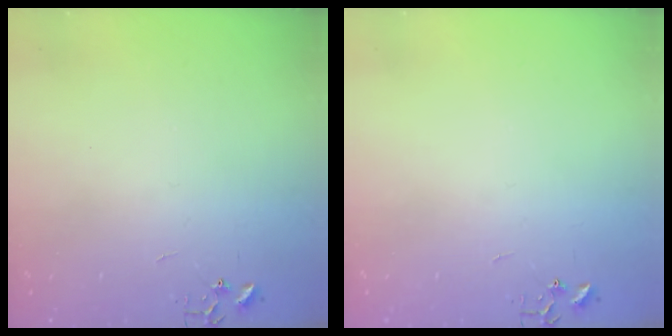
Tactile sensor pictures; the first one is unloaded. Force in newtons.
{"total": 0.0}